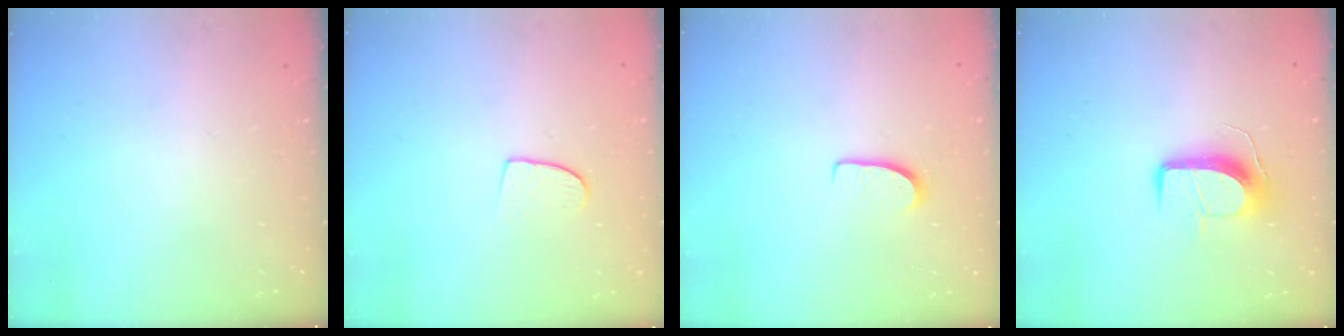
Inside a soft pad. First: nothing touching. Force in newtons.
{"total": 6.8, "press": 6.7, "slide": 0.5}
{"total": 5.8, "press": 5.7, "slide": 0.5}
{"total": 10.2, "press": 10.2, "slide": 0.0}